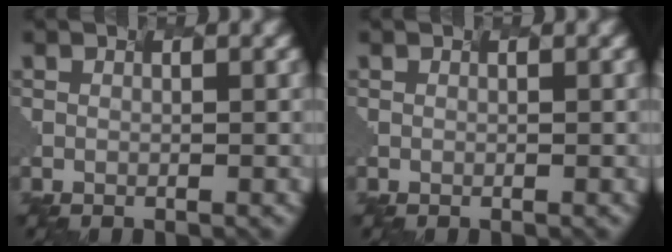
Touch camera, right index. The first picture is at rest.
{"total": 0.0}